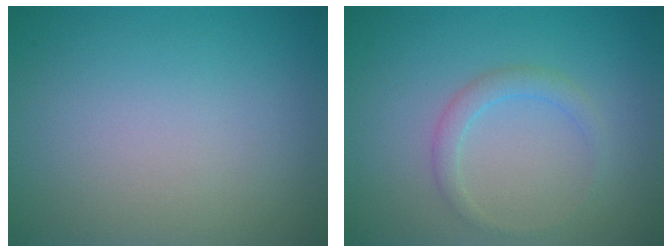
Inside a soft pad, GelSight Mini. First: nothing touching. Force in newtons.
{"total": 1.6, "press": 1.6, "slide": 0.0}